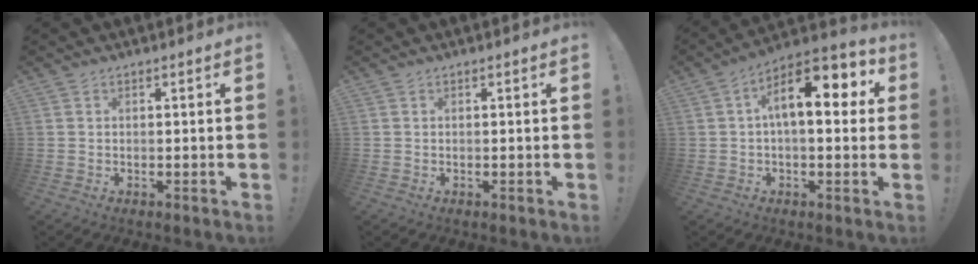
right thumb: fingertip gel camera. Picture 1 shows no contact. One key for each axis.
{"total": 0.0}
{"total": 14.4, "fx": 3.9, "fy": 6.3, "fz": 12.3, "tx": -0.182, "ty": -0.007, "tz": 0.059}